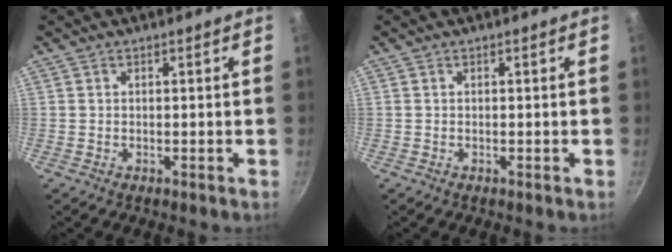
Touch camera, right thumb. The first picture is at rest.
{"total": 0.0}